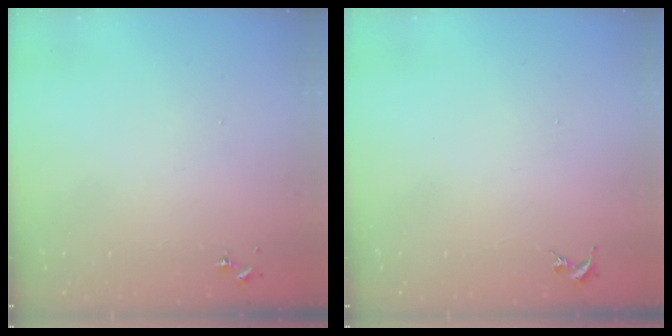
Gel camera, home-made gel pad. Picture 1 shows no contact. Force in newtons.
{"total": 0.0}